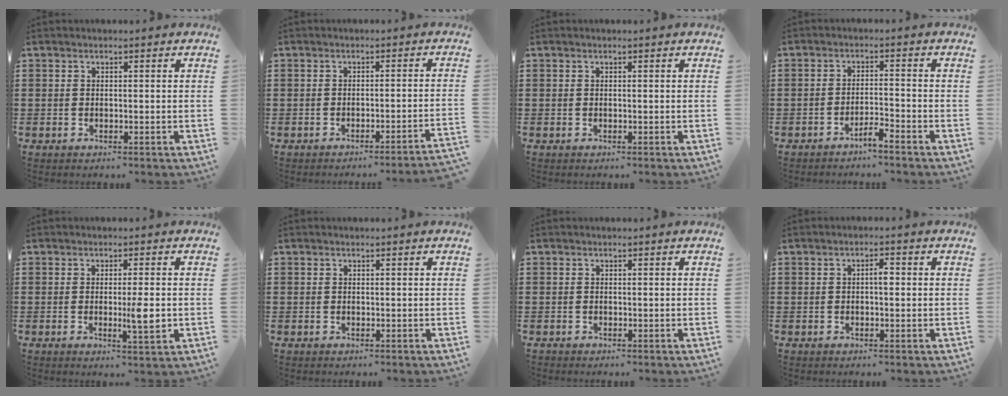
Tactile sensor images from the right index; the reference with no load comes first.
{"total": 2.0, "force": [-1.7, -0.5, 1.0], "torque": [-0.016, -0.004, -0.035]}
{"total": 0.0}
{"total": 2.8, "force": [-2.5, -0.1, 1.2], "torque": [-0.025, 0.002, -0.048]}
{"total": 4.5, "force": [-0.6, 0.5, 4.5], "torque": [-0.068, -0.007, -0.012]}
{"total": 0.0}
{"total": 0.6, "force": [-0.3, 0.5, -0.1], "torque": [0.001, 0.004, -0.008]}
{"total": 2.0, "force": [0.0, 0.6, 1.9], "torque": [-0.035, 0.002, -0.002]}